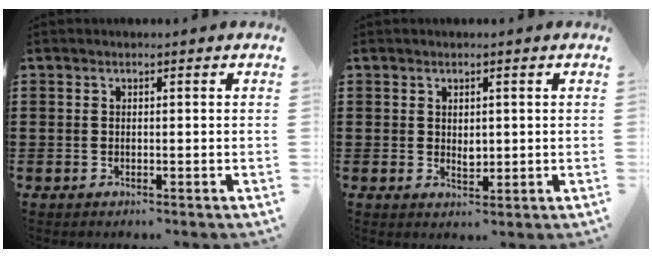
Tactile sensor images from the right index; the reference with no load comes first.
{"total": 1.7, "force": [0.5, 1.1, 1.2], "torque": [-0.017, 0.001, 0.008]}